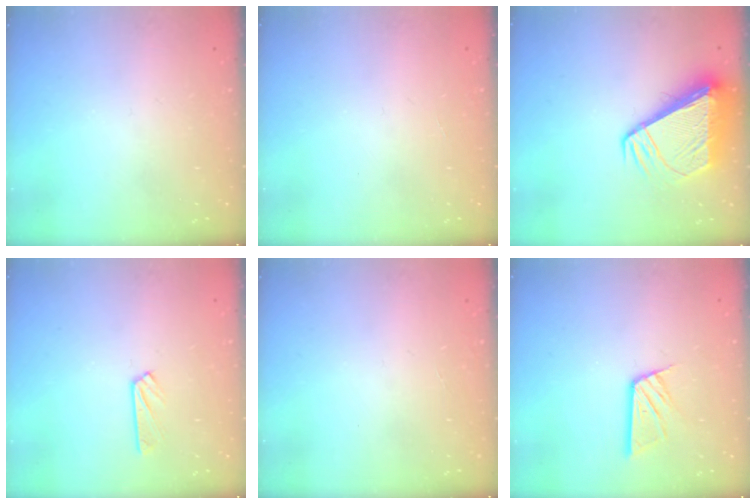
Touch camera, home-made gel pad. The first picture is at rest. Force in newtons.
{"total": 0.0}
{"total": 10.0, "press": 9.9, "slide": 1.1}
{"total": 4.1, "press": 4.0, "slide": 0.4}
{"total": 0.0}
{"total": 10.4, "press": 10.3, "slide": 1.0}